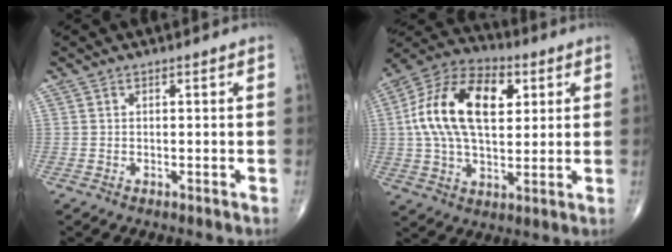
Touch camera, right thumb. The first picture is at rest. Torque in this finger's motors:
{"motor_torque": [1.34, 1.69, 0.62, -0.23, 0.43]}